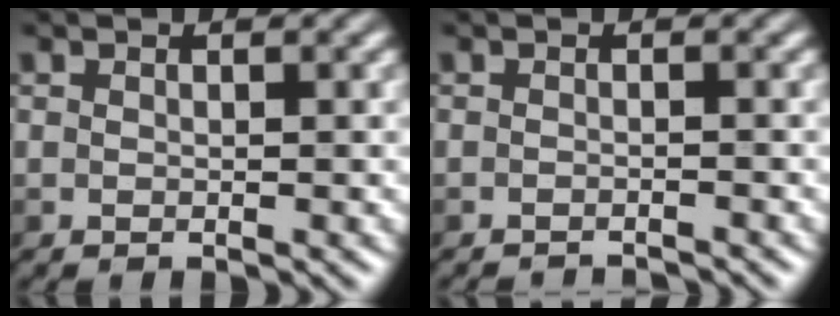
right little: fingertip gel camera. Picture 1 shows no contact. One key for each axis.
{"total": 2.8, "fx": -2.7, "fy": 0.2, "fz": 0.6, "tx": -0.002, "ty": -0.003, "tz": -0.042}